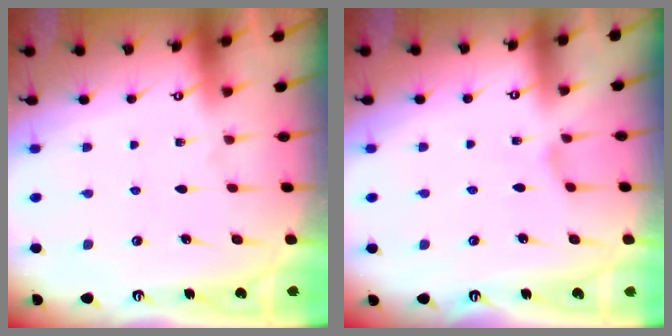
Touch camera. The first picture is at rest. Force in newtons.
{"total": 0.8, "press": 0.7, "slide": 0.3}